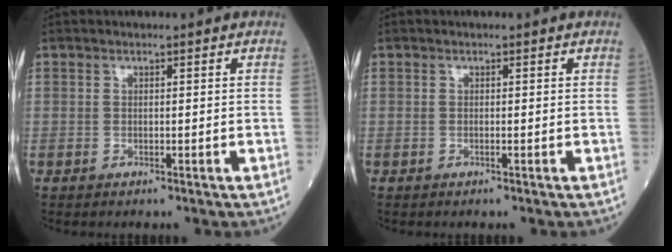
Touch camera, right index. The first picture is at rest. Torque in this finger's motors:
{"motor_torque": [0.06, 0.02, 0.03, 0.01]}